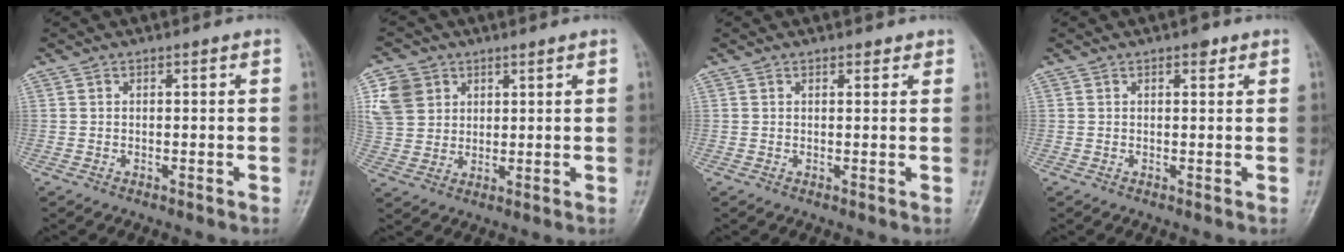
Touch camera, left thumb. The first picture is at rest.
{"total": 8.4, "force": [3.4, 6.9, 3.5], "torque": [-0.050, -0.004, 0.071]}
{"total": 1.2, "force": [0.9, 0.7, 0.4], "torque": [0.005, -0.003, 0.007]}
{"total": 1.6, "force": [1.0, 0.8, 1.0], "torque": [-0.006, -0.002, 0.010]}